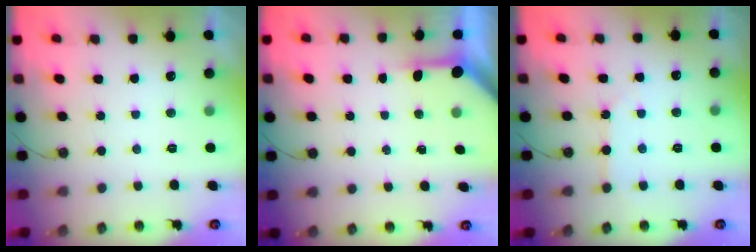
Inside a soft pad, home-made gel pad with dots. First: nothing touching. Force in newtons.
{"total": 3.4, "press": 3.4, "slide": 0.4}
{"total": 4.9, "press": 4.8, "slide": 0.5}